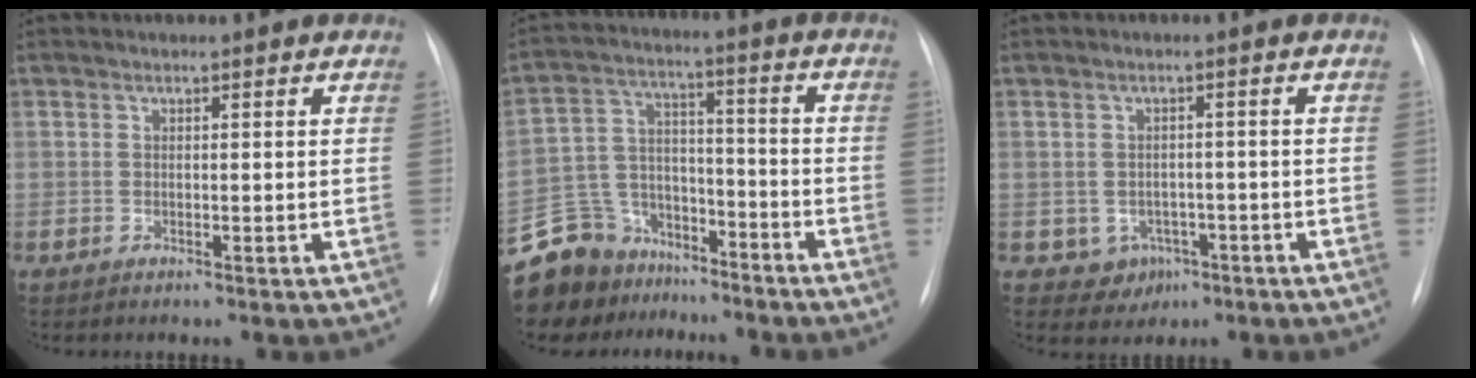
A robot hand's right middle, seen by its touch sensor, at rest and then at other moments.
{"total": 15.0, "force": [-12.1, 8.5, 2.0], "torque": [-0.063, 0.055, -0.208]}
{"total": 3.9, "force": [-1.6, 3.5, 0.9], "torque": [-0.009, 0.008, -0.010]}